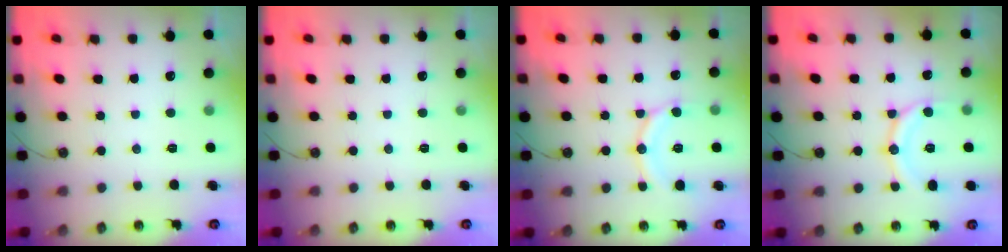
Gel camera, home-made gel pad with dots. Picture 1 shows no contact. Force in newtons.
{"total": 0.0}
{"total": 12.0, "press": 11.9, "slide": 1.2}
{"total": 12.2, "press": 12.1, "slide": 0.9}